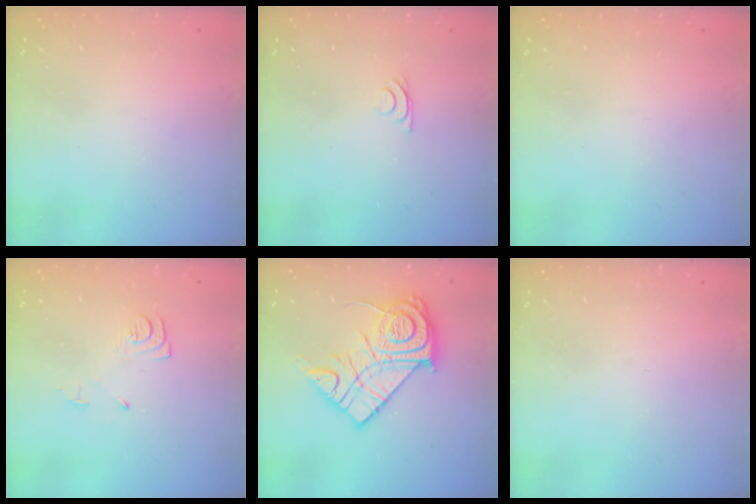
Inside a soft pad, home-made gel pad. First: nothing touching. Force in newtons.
{"total": 5.1, "press": 5.0, "slide": 0.9}
{"total": 0.0}
{"total": 8.4, "press": 8.3, "slide": 0.8}
{"total": 20.7, "press": 20.6, "slide": 1.9}
{"total": 0.0}